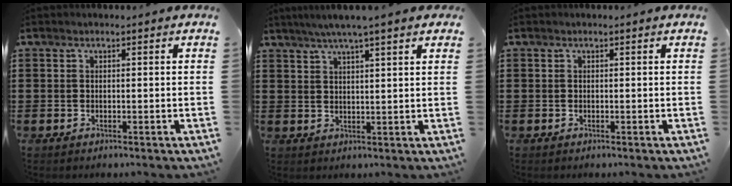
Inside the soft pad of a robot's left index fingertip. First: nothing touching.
{"total": 4.6, "force": [3.5, -0.1, 3.0], "torque": [-0.068, -0.004, 0.061]}
{"total": 0.0}